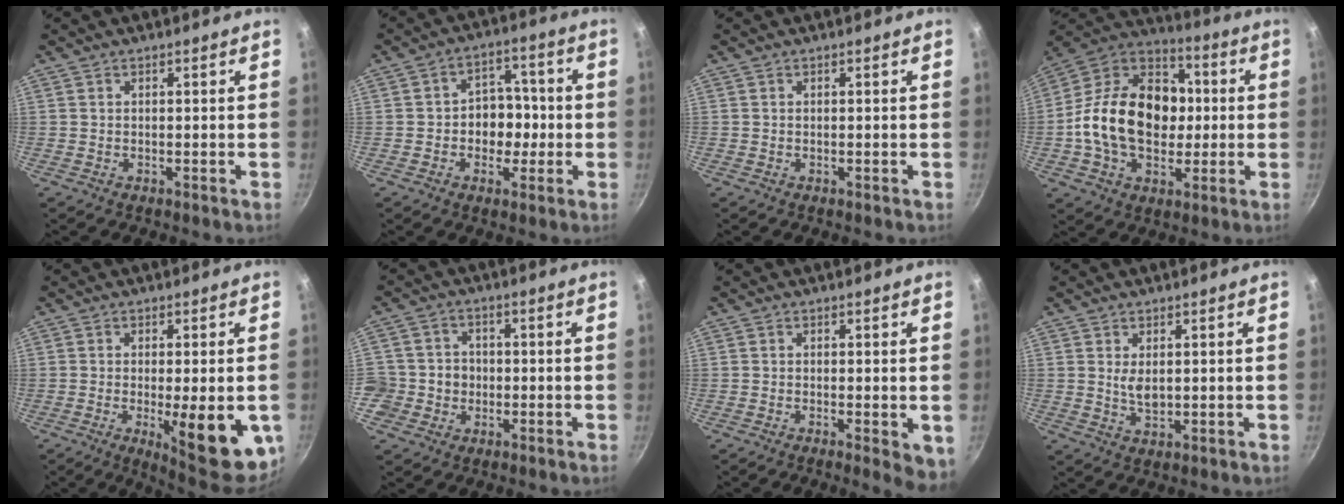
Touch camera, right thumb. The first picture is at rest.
{"total": 8.2, "force": [-1.2, 6.6, 4.7], "torque": [-0.008, 0.021, -0.024]}
{"total": 0.0}
{"total": 22.9, "force": [-0.6, 16.4, 16.0], "torque": [-0.235, 0.037, -0.024]}
{"total": 15.0, "force": [-3.6, 4.5, 13.9], "torque": [-0.160, -0.006, -0.036]}
{"total": 7.8, "force": [-1.6, 7.3, 2.0], "torque": [-0.011, 0.022, -0.038]}
{"total": 4.6, "force": [-1.1, 1.5, 4.2], "torque": [-0.048, -0.008, -0.013]}
{"total": 3.6, "force": [0.8, 1.9, 2.9], "torque": [-0.051, -0.009, 0.019]}